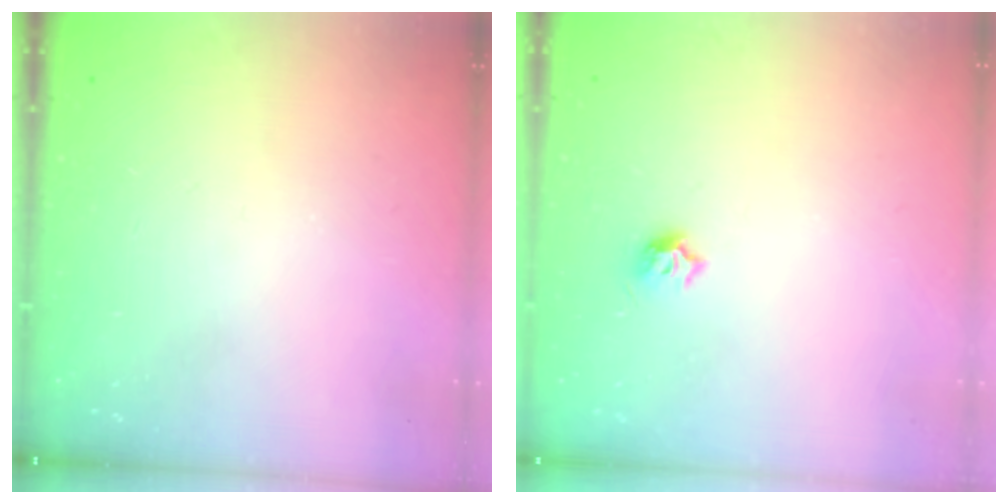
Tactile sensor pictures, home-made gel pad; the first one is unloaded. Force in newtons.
{"total": 4.1, "press": 4.0, "slide": 0.7}